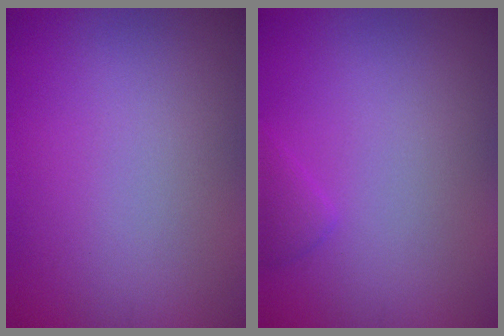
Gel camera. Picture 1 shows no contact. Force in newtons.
{"total": 1.0, "press": 1.0, "slide": 0.1}